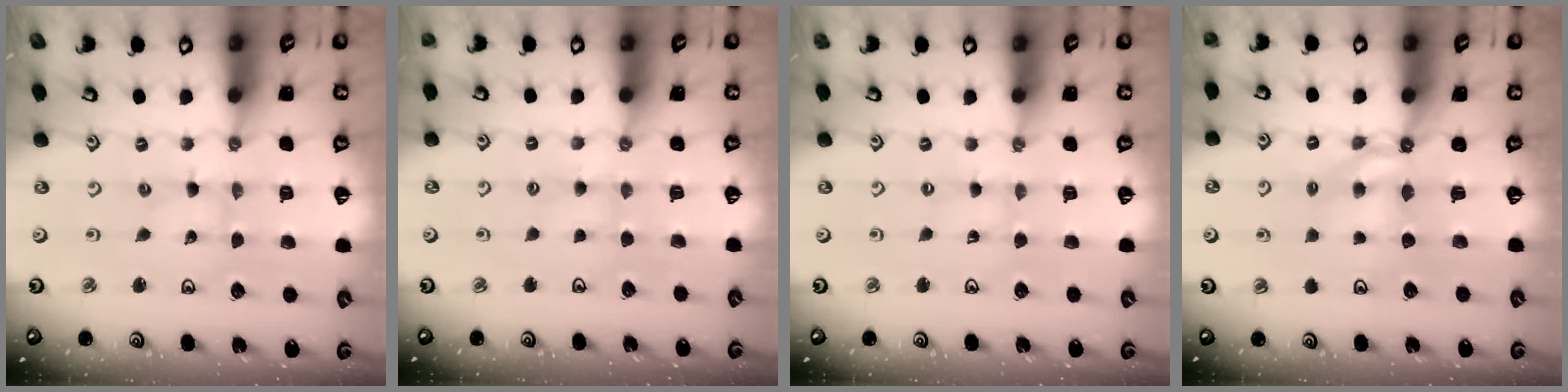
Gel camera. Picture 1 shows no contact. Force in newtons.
{"total": 2.1, "press": 2.1, "slide": 0.4}
{"total": 0.0}
{"total": 6.4, "press": 6.3, "slide": 0.5}